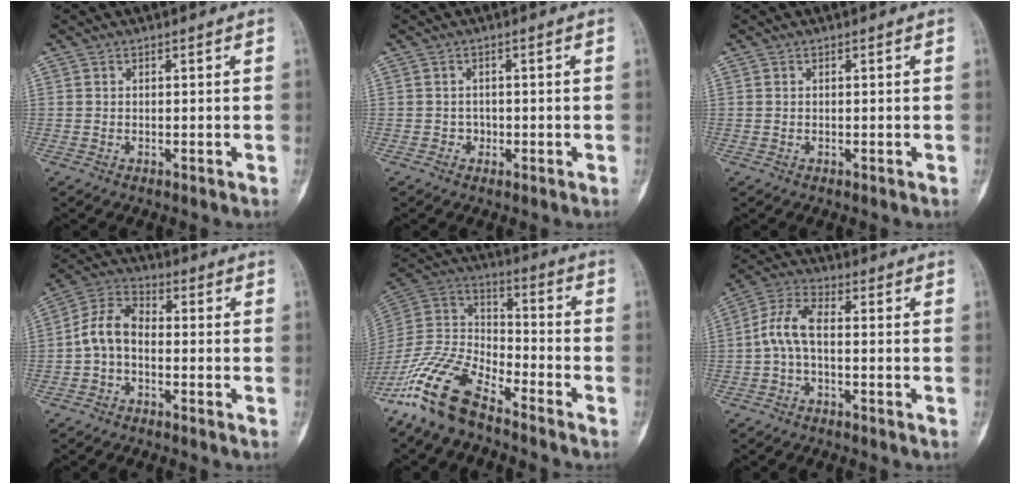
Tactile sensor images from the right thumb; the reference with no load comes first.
{"total": 1.4, "force": [-0.4, 1.3, 0.3], "torque": [0.005, 0.007, -0.006]}
{"total": 0.0}
{"total": 7.4, "force": [-1.4, 4.7, 5.6], "torque": [-0.104, 0.029, -0.042]}
{"total": 15.4, "force": [-11.4, 5.7, 8.6], "torque": [-0.164, 0.067, -0.227]}
{"total": 6.7, "force": [-0.8, 3.0, 5.9], "torque": [-0.128, 0.025, -0.027]}